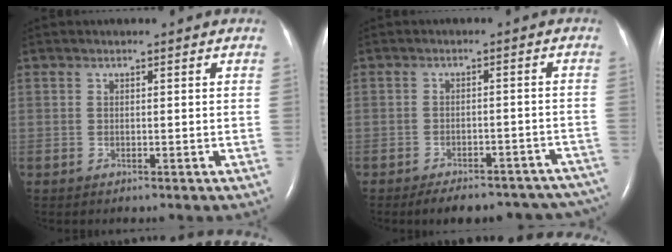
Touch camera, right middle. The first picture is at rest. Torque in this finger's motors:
{"motor_torque": [0.46, -0.49, 0.06, 0.03]}